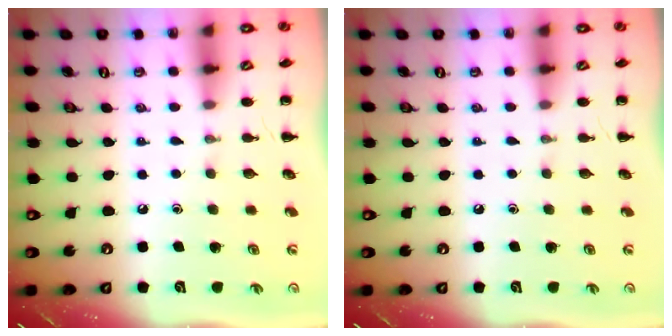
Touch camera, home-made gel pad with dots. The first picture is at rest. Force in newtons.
{"total": 0.0}